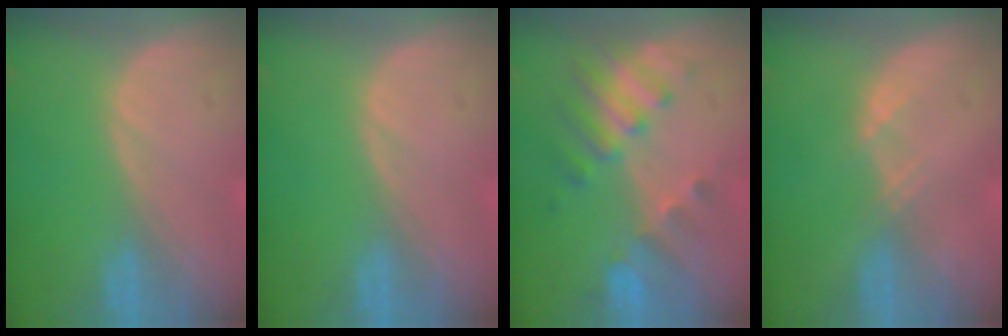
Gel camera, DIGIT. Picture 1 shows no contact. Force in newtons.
{"total": 0.0}
{"total": 7.7, "press": 6.7, "slide": 3.6}
{"total": 1.1, "press": 1.0, "slide": 0.2}